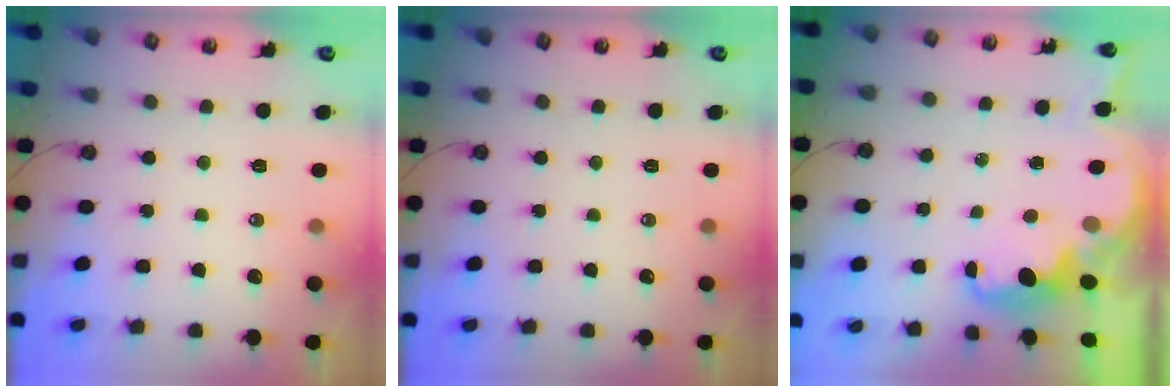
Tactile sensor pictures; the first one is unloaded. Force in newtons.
{"total": 0.0}
{"total": 2.4, "press": 2.3, "slide": 0.7}